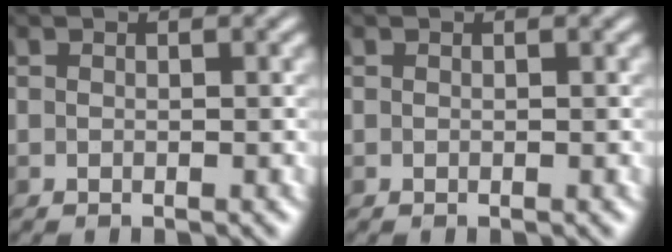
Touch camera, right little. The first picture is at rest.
{"total": 0.0}